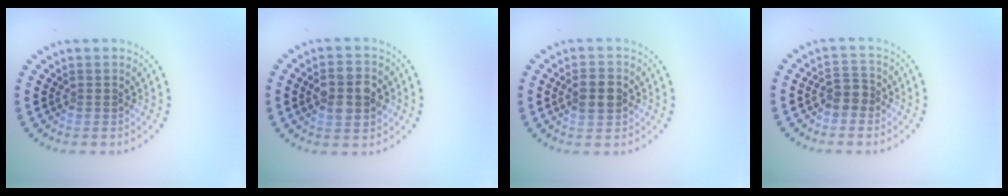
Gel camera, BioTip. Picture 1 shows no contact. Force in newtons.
{"total": 4.5, "press": 4.5, "slide": 0.2}
{"total": 2.8, "press": 2.8, "slide": 0.1}
{"total": 2.0, "press": 1.7, "slide": 0.9}